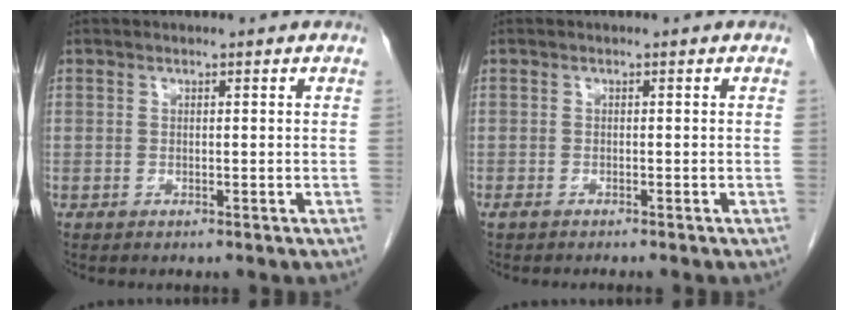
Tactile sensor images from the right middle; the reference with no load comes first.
{"total": 1.5, "force": [-1.3, 0.2, 0.8], "torque": [-0.015, -0.003, -0.018]}